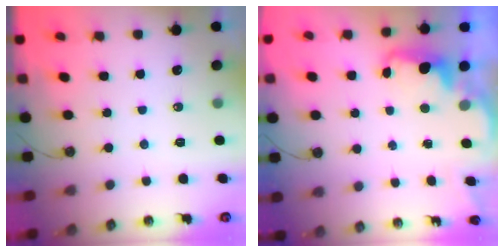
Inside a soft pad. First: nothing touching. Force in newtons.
{"total": 2.4, "press": 2.4, "slide": 0.5}